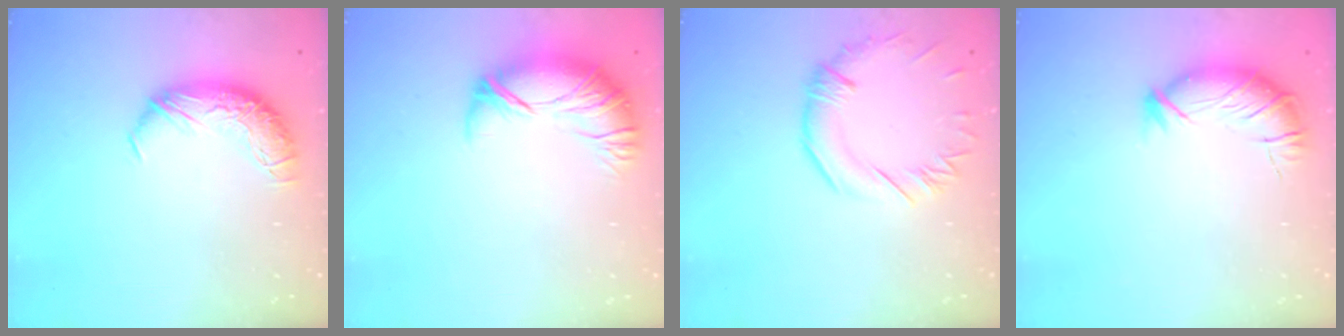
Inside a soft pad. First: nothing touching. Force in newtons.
{"total": 2.6, "press": 1.8, "slide": 1.9}
{"total": 0.7, "press": 0.0, "slide": 0.7}
{"total": 3.1, "press": 2.2, "slide": 2.2}